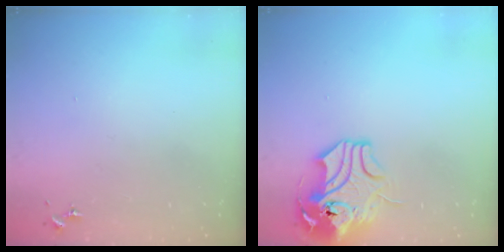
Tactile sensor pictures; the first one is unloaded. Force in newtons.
{"total": 12.0, "press": 11.8, "slide": 2.2}